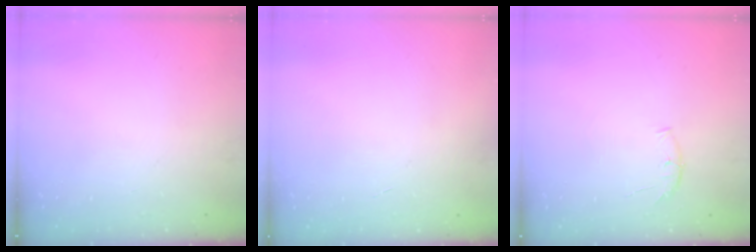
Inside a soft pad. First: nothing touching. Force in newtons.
{"total": 0.0}
{"total": 5.6, "press": 5.5, "slide": 1.1}